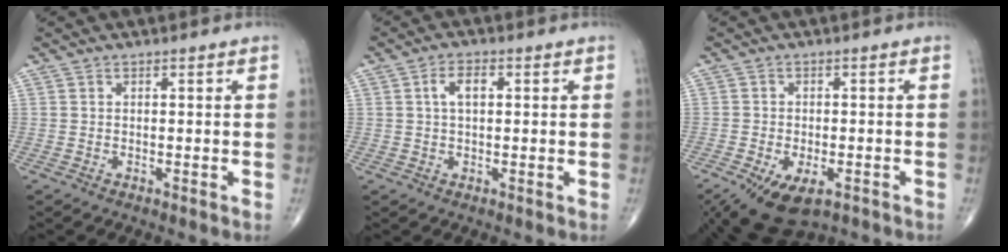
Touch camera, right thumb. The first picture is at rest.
{"total": 3.8, "force": [0.8, 2.0, 3.1], "torque": [-0.054, 0.008, 0.013]}
{"total": 10.4, "force": [-5.7, 5.3, 6.9], "torque": [-0.123, 0.003, -0.084]}